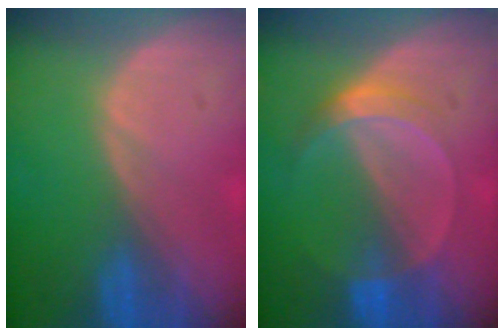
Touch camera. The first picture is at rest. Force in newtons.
{"total": 5.0, "press": 4.5, "slide": 2.1}